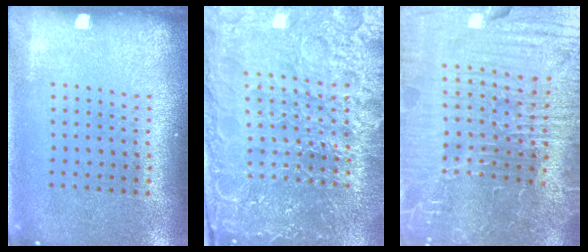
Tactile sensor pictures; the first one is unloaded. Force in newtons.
{"total": 5.7, "press": 5.1, "slide": 2.4}
{"total": 6.9, "press": 6.3, "slide": 2.8}